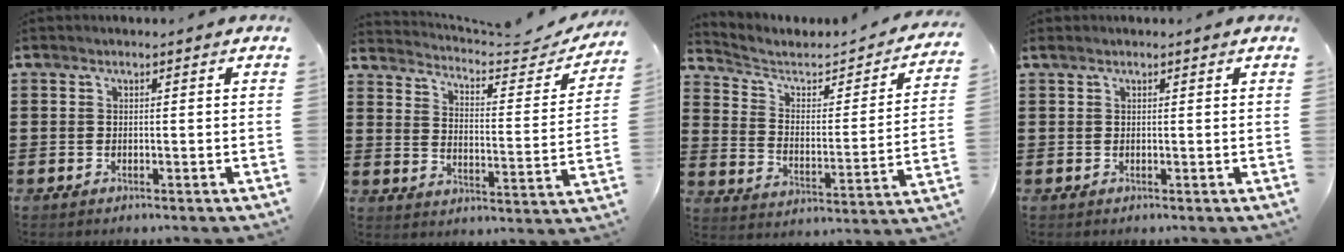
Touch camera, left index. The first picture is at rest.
{"total": 3.4, "force": [3.3, 0.3, 0.7], "torque": [-0.031, -0.029, 0.046]}
{"total": 3.5, "force": [2.5, 1.9, 1.7], "torque": [-0.054, -0.016, 0.030]}
{"total": 0.5, "force": [0.5, 0.0, 0.3], "torque": [-0.006, 0.001, 0.009]}